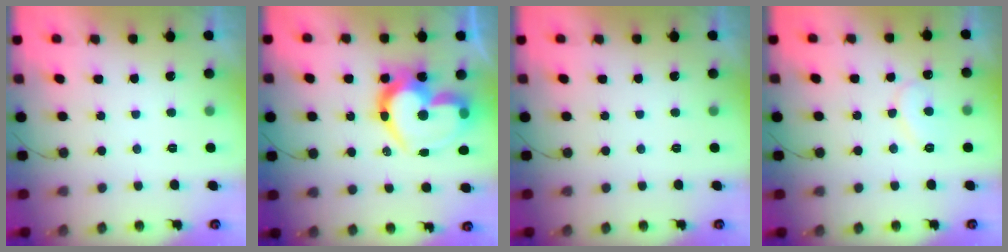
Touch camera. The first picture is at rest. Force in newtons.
{"total": 22.9, "press": 22.8, "slide": 1.9}
{"total": 0.0}
{"total": 8.0, "press": 7.9, "slide": 0.7}